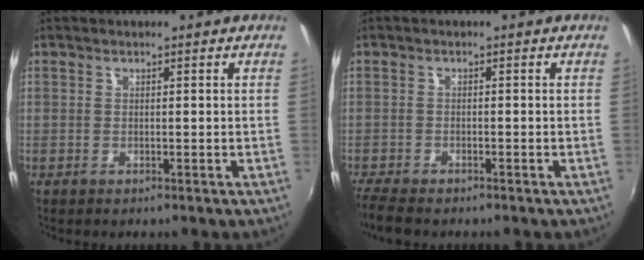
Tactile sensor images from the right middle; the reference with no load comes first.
{"total": 4.9, "force": [-4.3, 1.1, 2.1], "torque": [-0.059, -0.026, -0.083]}